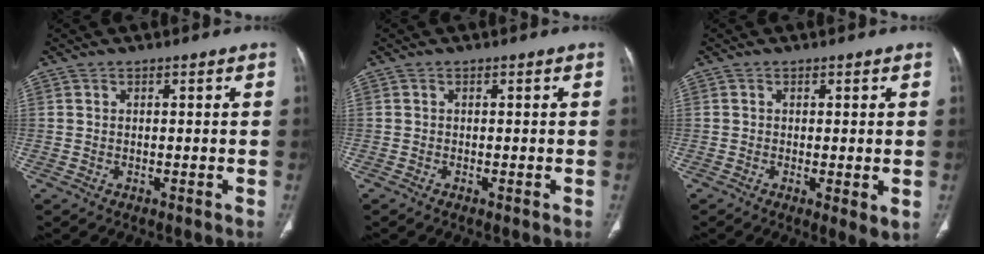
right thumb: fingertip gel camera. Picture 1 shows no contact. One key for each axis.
{"total": 0.5, "fx": -0.3, "fy": 0.2, "fz": 0.4, "tx": -0.011, "ty": -0.001, "tz": -0.006}
{"total": 3.8, "fx": -0.7, "fy": 1.1, "fz": 3.6, "tx": -0.061, "ty": -0.014, "tz": -0.013}